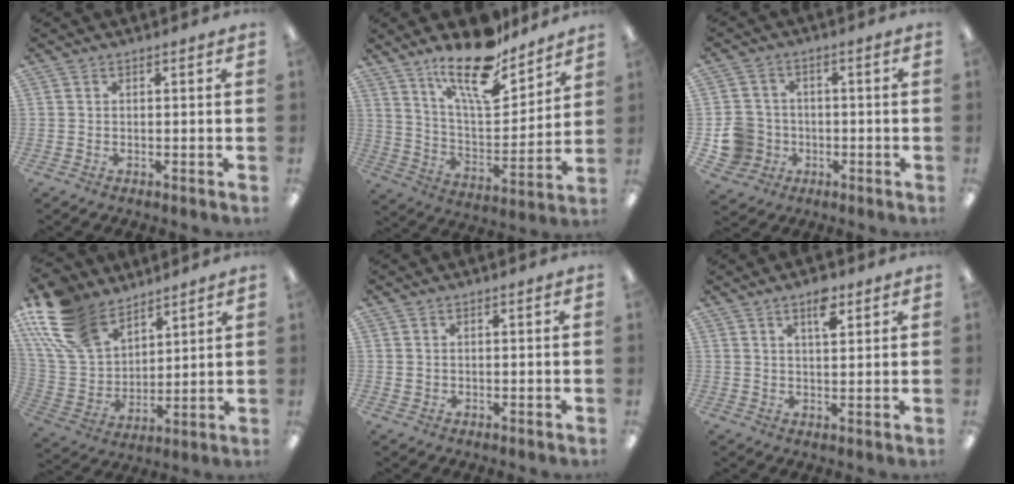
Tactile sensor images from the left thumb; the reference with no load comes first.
{"total": 17.8, "force": [13.6, 6.0, 9.9], "torque": [-0.173, -0.081, 0.230]}
{"total": 8.6, "force": [-1.8, 8.1, 2.2], "torque": [-0.067, 0.020, -0.024]}
{"total": 18.3, "force": [12.3, 10.7, 8.3], "torque": [-0.196, -0.053, 0.237]}
{"total": 0.9, "force": [0.4, 0.8, 0.0], "torque": [-0.001, 0.004, 0.007]}
{"total": 5.8, "force": [3.6, 2.4, 3.9], "torque": [-0.053, -0.011, 0.056]}